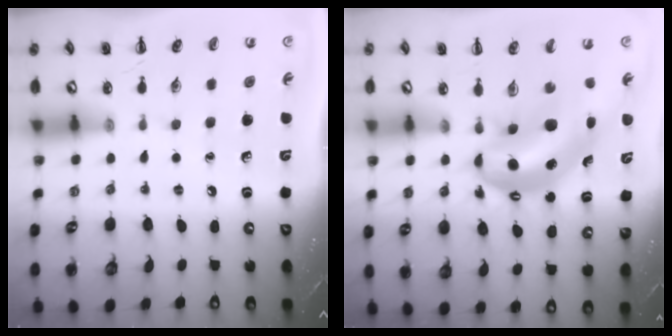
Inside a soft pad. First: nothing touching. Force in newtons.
{"total": 9.2, "press": 8.9, "slide": 2.0}